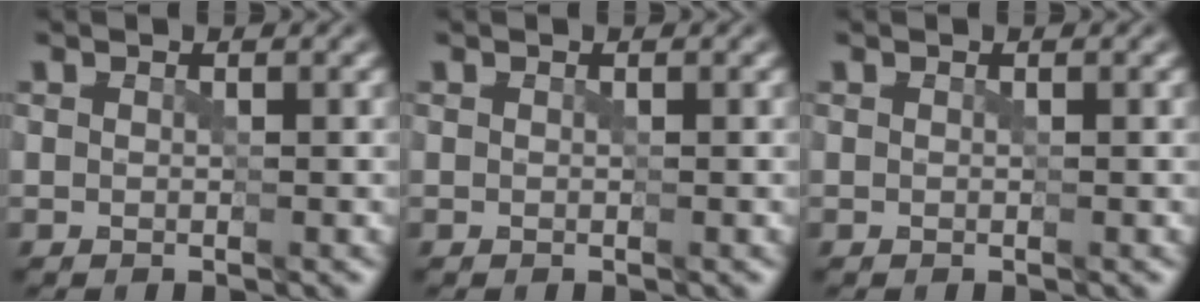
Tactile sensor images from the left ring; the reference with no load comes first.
{"total": 0.0}
{"total": 0.0}